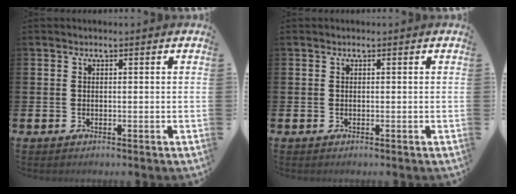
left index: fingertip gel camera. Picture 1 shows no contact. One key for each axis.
{"total": 0.0}